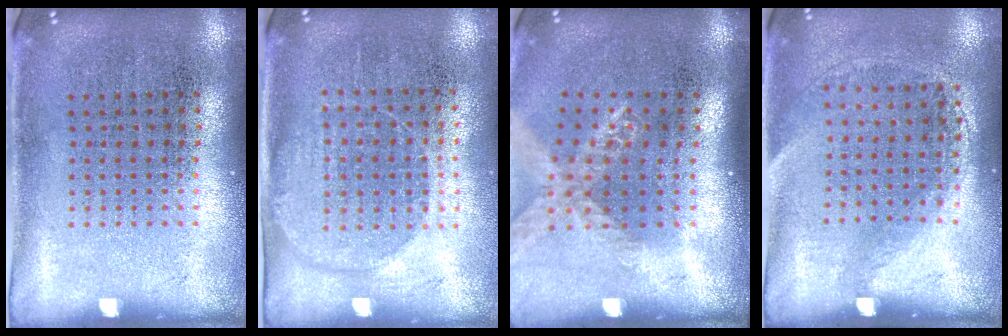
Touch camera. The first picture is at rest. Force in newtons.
{"total": 1.5, "press": 1.4, "slide": 0.8}
{"total": 1.6, "press": 1.4, "slide": 0.8}
{"total": 1.4, "press": 1.0, "slide": 1.0}